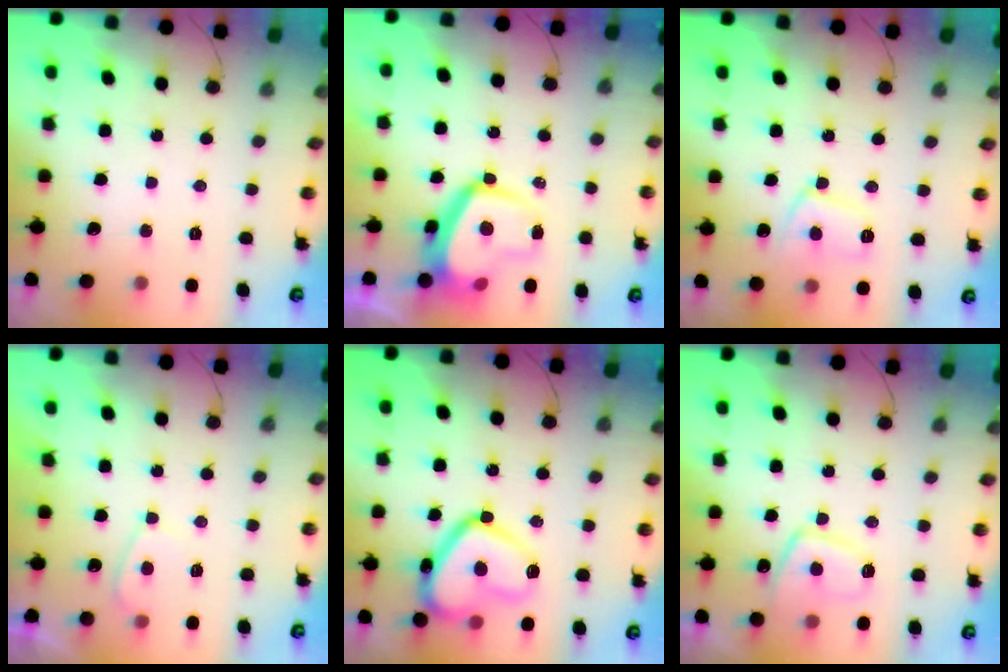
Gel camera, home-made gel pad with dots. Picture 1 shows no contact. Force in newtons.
{"total": 11.4, "press": 11.4, "slide": 0.9}
{"total": 8.2, "press": 8.2, "slide": 0.7}
{"total": 2.7, "press": 2.6, "slide": 0.8}
{"total": 15.7, "press": 15.6, "slide": 1.4}
{"total": 9.4, "press": 9.3, "slide": 1.2}